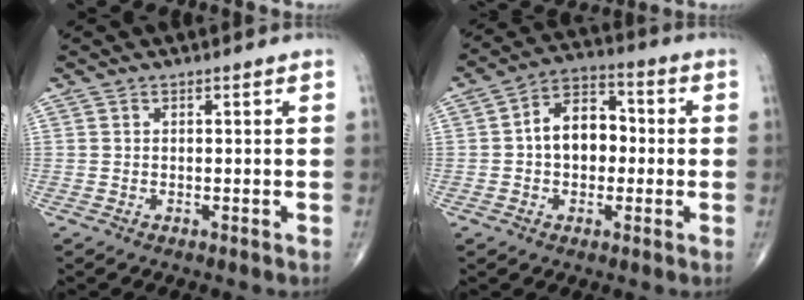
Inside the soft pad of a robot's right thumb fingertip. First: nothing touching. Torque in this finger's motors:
{"motor_torque": [-0.25, 0.68, 0.44, 0.27, 0.10]}